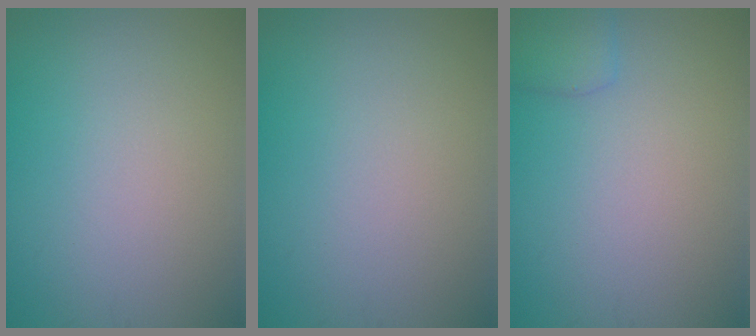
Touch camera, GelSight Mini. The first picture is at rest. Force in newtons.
{"total": 0.0}
{"total": 1.7, "press": 1.7, "slide": 0.1}